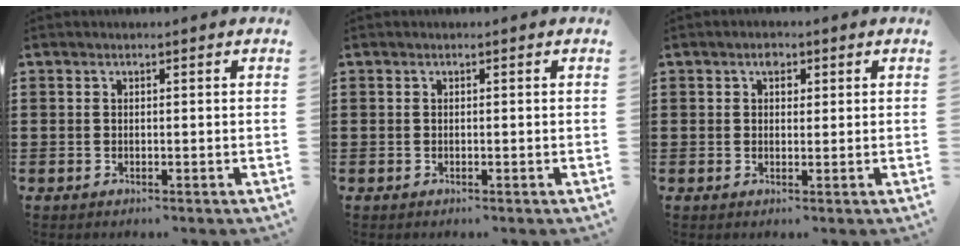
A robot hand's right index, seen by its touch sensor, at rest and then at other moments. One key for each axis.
{"total": 0.0}
{"total": 2.0, "fx": 0.9, "fy": 1.3, "fz": 1.3, "tx": -0.020, "ty": 0.003, "tz": 0.015}